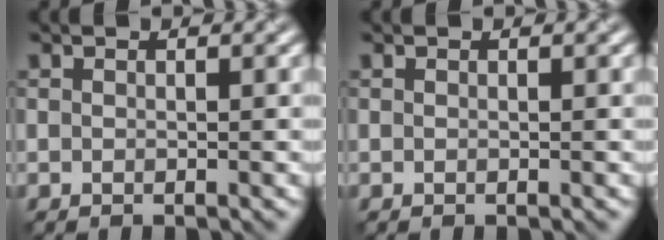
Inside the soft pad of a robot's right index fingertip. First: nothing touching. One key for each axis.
{"total": 0.0}